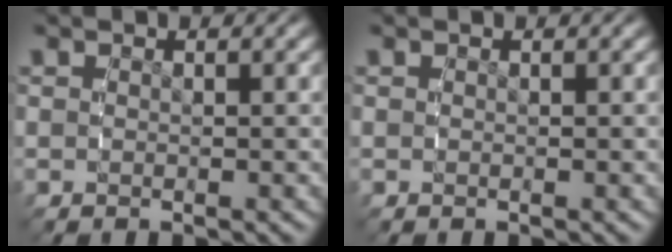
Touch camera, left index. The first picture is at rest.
{"total": 0.0}